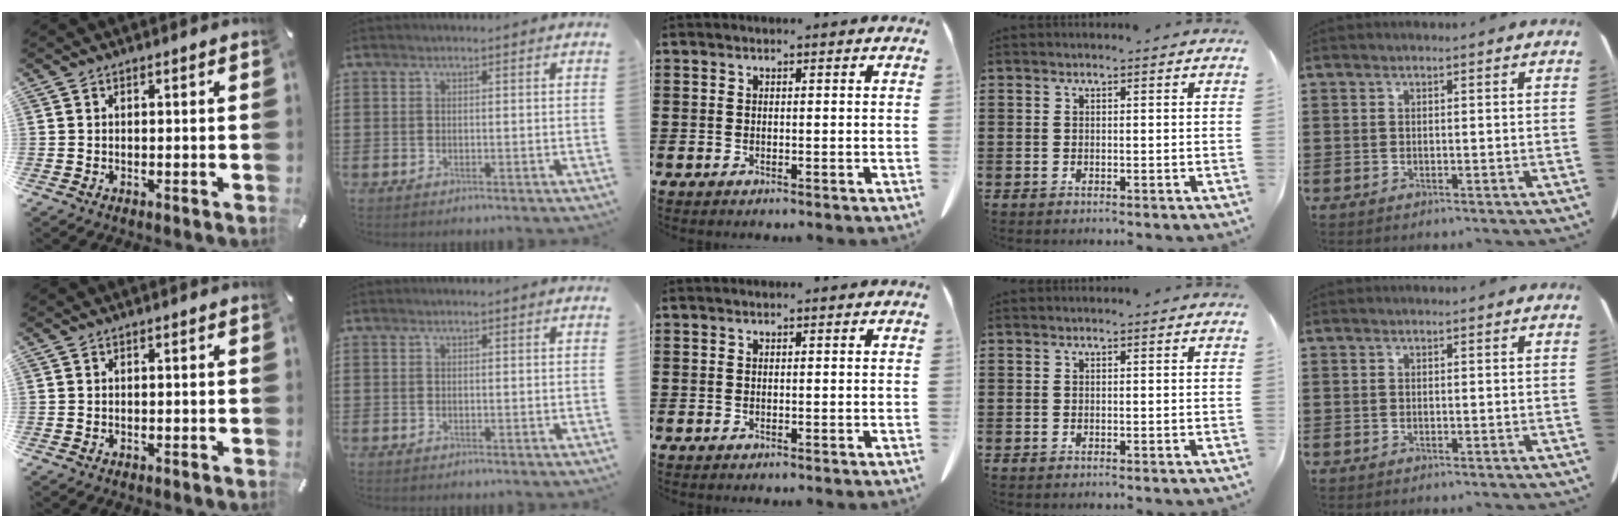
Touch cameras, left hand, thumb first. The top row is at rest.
{}